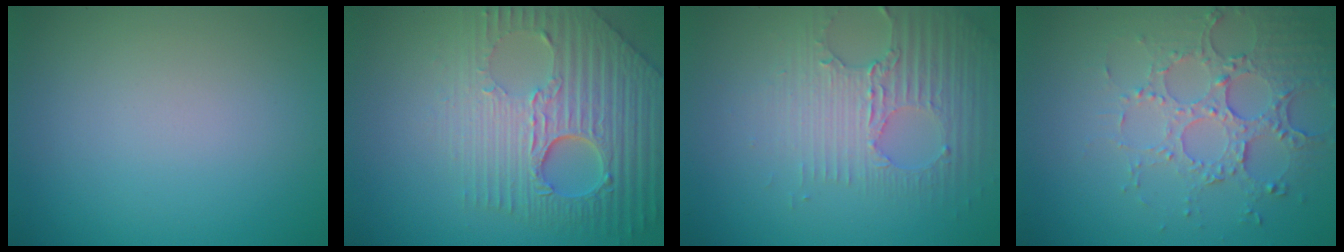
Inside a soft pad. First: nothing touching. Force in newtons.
{"total": 8.4, "press": 5.9, "slide": 6.0}
{"total": 3.5, "press": 3.4, "slide": 0.8}
{"total": 4.5, "press": 3.5, "slide": 2.7}